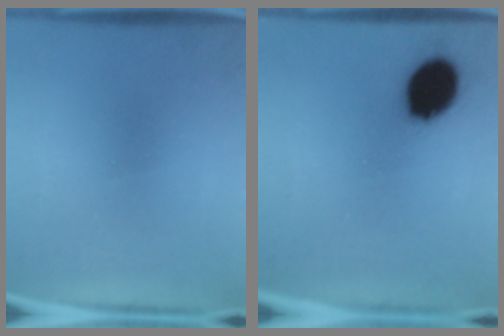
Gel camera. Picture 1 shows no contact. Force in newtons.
{"total": 12.9}